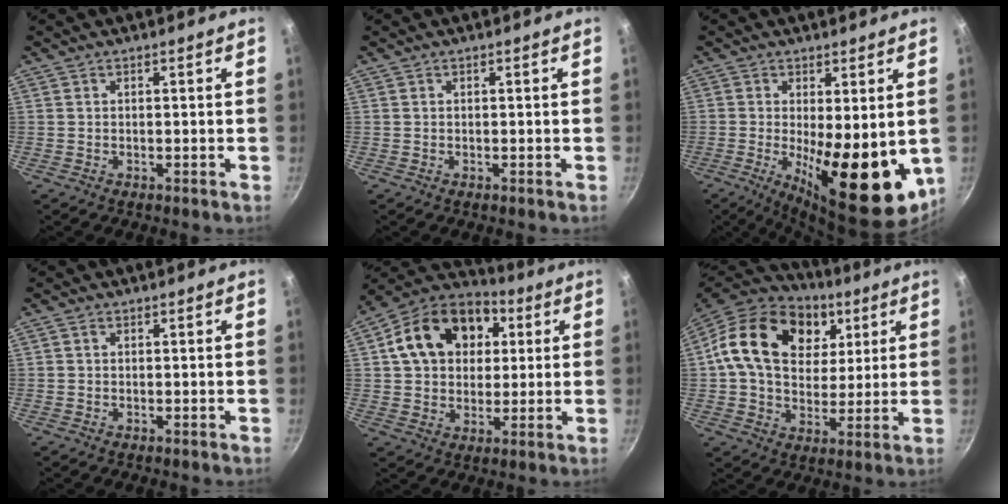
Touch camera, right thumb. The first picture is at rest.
{"total": 0.0}
{"total": 17.2, "force": [-2.0, 6.5, 15.8], "torque": [-0.200, -0.025, -0.015]}
{"total": 0.6, "force": [0.1, 0.5, 0.3], "torque": [-0.005, 0.004, 0.001]}
{"total": 18.6, "force": [4.6, 14.0, 11.4], "torque": [-0.173, 0.025, 0.066]}
{"total": 22.5, "force": [7.2, 16.2, 13.9], "torque": [-0.223, -0.001, 0.115]}